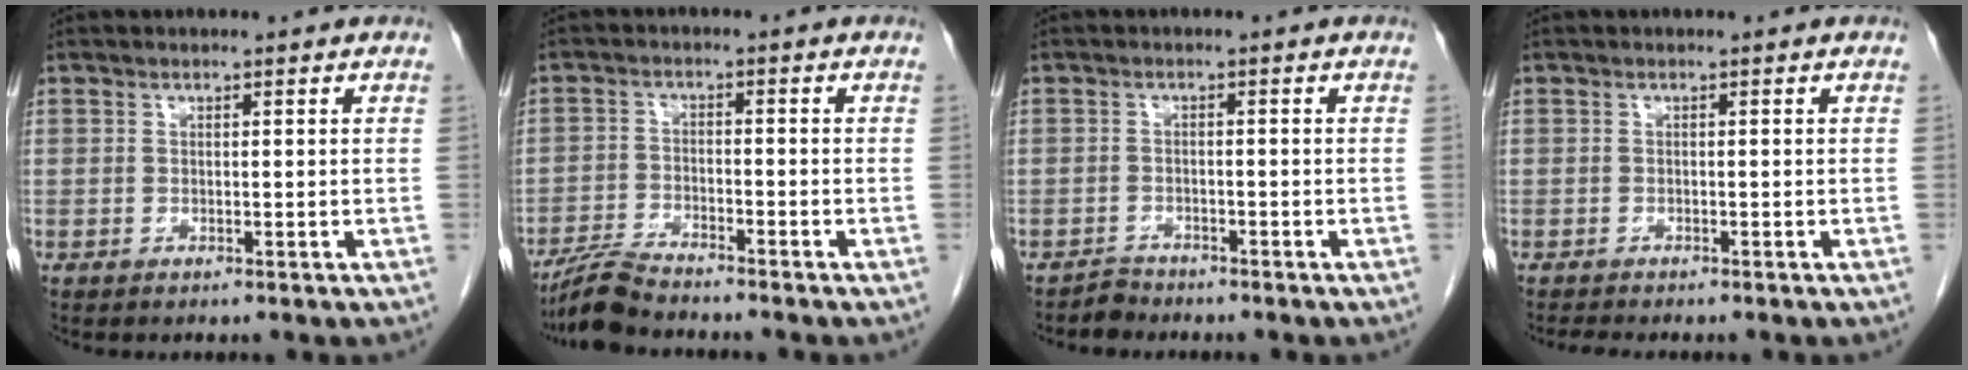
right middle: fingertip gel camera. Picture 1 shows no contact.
{"total": 5.6, "force": [-5.2, 0.2, 2.0], "torque": [-0.042, -0.022, -0.101]}
{"total": 1.7, "force": [-1.6, 0.4, -0.4], "torque": [0.003, -0.003, -0.027]}
{"total": 2.2, "force": [-1.9, 0.2, 0.9], "torque": [-0.019, -0.007, -0.027]}